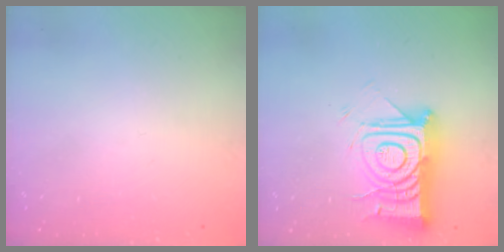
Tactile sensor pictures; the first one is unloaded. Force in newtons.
{"total": 16.3, "press": 16.3, "slide": 1.5}